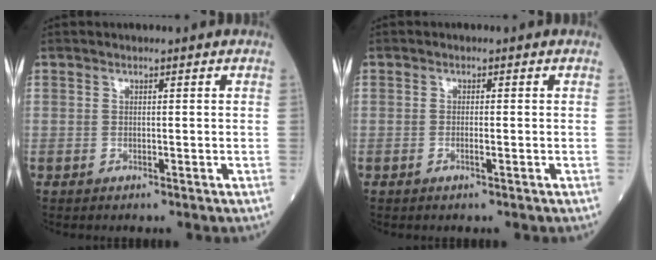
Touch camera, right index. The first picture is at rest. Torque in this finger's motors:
{"motor_torque": [-0.19, -0.21, -0.03, -0.01]}